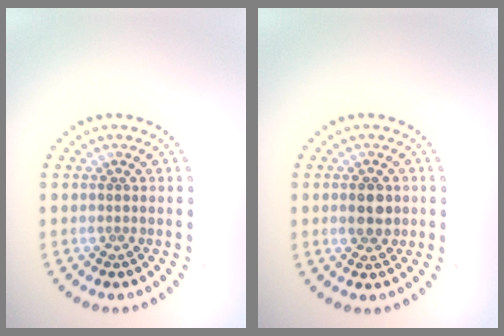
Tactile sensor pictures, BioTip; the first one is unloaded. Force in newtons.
{"total": 2.5, "press": 2.5, "slide": 0.1}